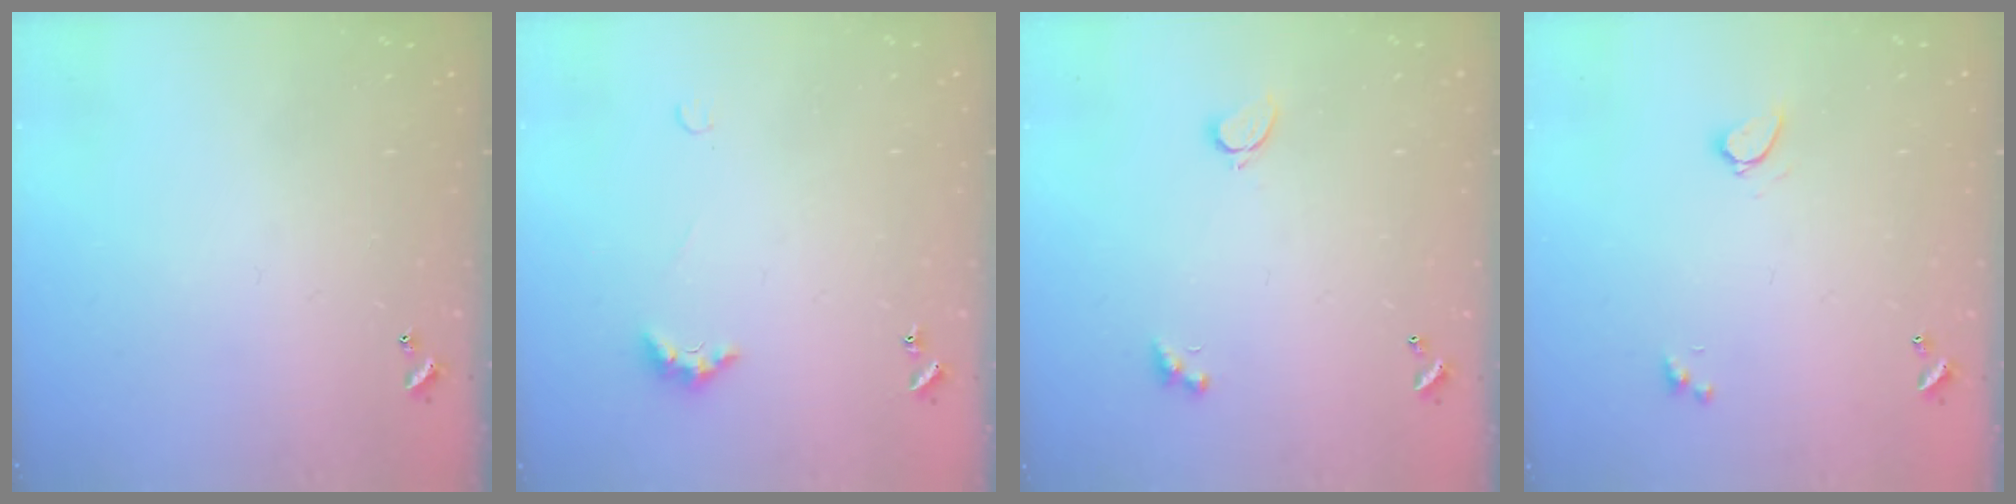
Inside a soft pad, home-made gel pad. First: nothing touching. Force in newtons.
{"total": 2.7, "press": 2.6, "slide": 0.7}
{"total": 2.3, "press": 2.3, "slide": 0.6}
{"total": 1.0, "press": 1.0, "slide": 0.2}